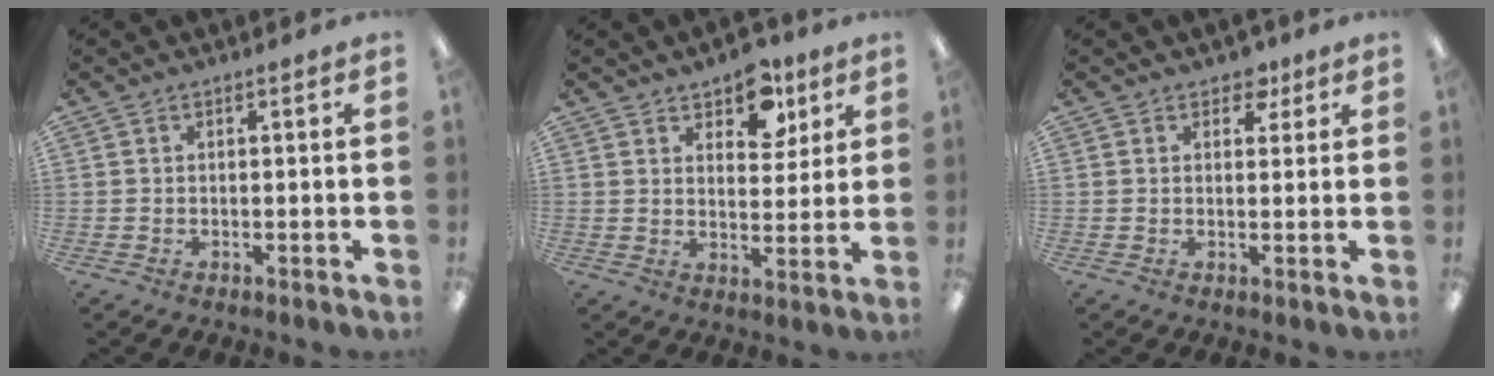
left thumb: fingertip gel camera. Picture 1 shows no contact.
{"total": 9.0, "force": [6.2, 5.0, 4.1], "torque": [-0.045, -0.029, 0.107]}
{"total": 3.2, "force": [2.1, 1.6, 1.8], "torque": [-0.015, -0.007, 0.032]}